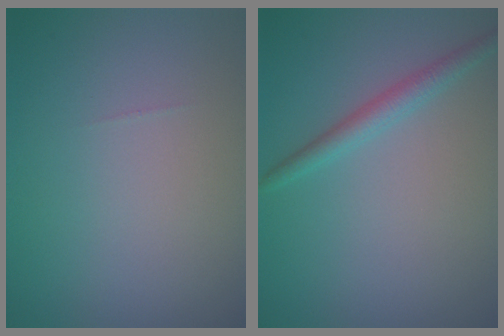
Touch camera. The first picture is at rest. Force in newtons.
{"total": 2.0, "press": 2.0, "slide": 0.1}